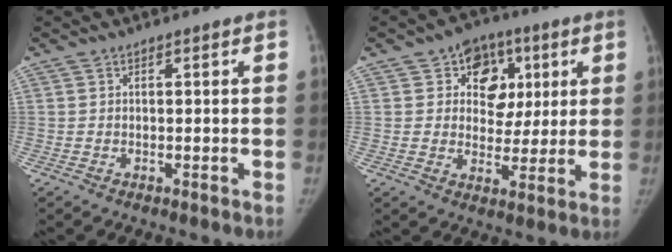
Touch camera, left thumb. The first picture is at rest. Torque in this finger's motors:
{"motor_torque": [0.48, 0.33, 0.59, -0.18, 0.14]}